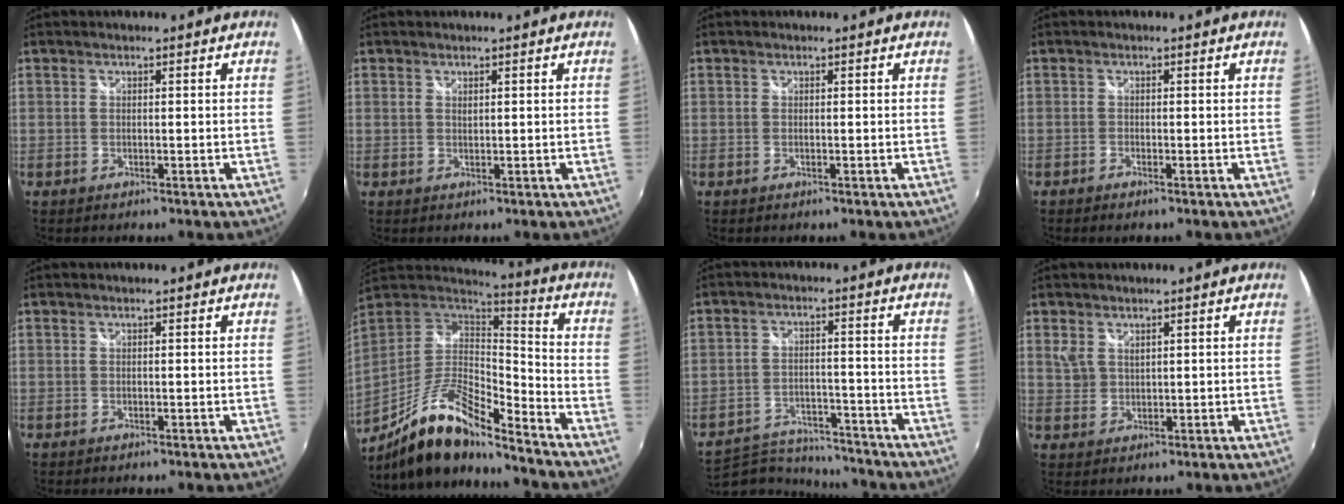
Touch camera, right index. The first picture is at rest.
{"total": 0.6, "force": [0.5, 0.2, 0.3], "torque": [-0.003, 0.000, 0.008]}
{"total": 0.0}
{"total": 0.8, "force": [-0.7, 0.1, 0.4], "torque": [-0.009, -0.002, -0.014]}
{"total": 0.0}
{"total": 16.5, "force": [-11.7, 3.5, 11.2], "torque": [-0.222, -0.014, -0.223]}
{"total": 12.9, "force": [-11.8, 4.2, 3.1], "torque": [-0.088, 0.010, -0.175]}
{"total": 2.9, "force": [1.7, 2.0, 1.2], "torque": [-0.018, 0.002, 0.034]}